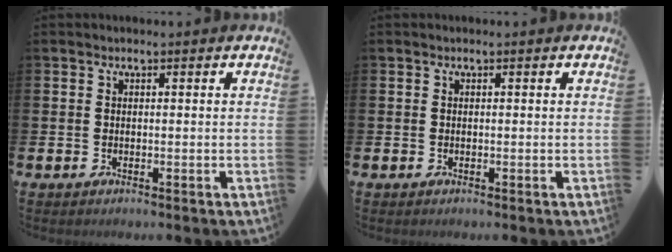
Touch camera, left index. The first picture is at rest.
{"total": 0.0}